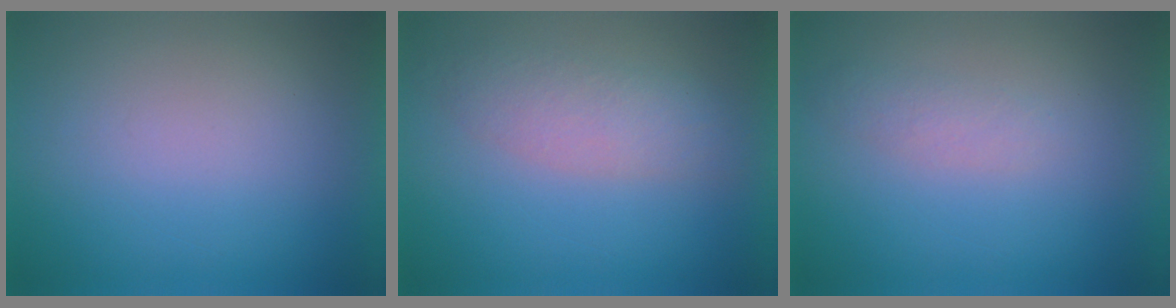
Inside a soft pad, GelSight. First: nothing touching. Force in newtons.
{"total": 3.4}
{"total": 1.8}